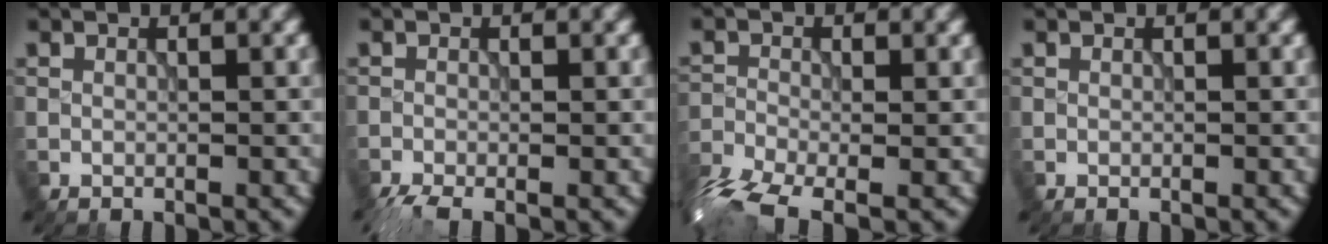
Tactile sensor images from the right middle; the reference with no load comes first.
{"total": 2.5, "force": [-1.7, 0.6, 1.7], "torque": [-0.034, -0.007, -0.035]}
{"total": 7.6, "force": [-5.1, 2.8, 4.8], "torque": [-0.106, -0.034, -0.101]}
{"total": 0.0}